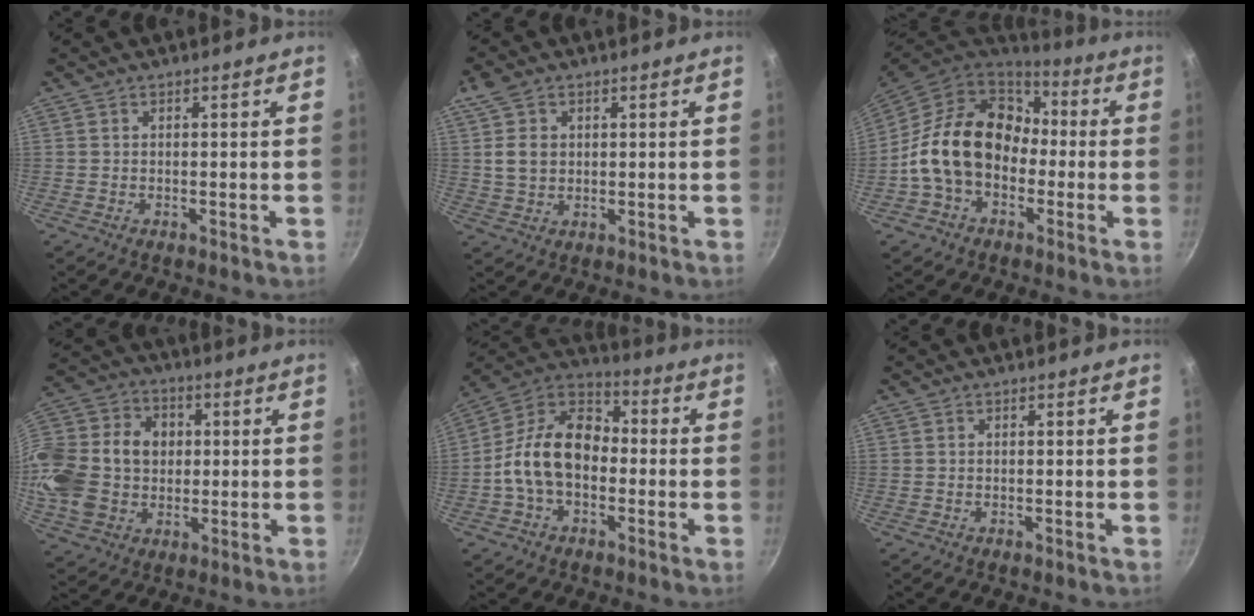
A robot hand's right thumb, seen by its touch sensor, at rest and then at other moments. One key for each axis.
{"total": 6.0, "fx": 1.6, "fy": 4.4, "fz": 3.8, "tx": -0.060, "ty": -0.003, "tz": 0.029}
{"total": 18.4, "fx": -1.3, "fy": 14.0, "fz": 11.9, "tx": -0.174, "ty": 0.052, "tz": -0.029}
{"total": 23.4, "fx": 0.6, "fy": 19.0, "fz": 13.7, "tx": -0.291, "ty": 0.038, "tz": 0.016}
{"total": 15.1, "fx": -2.0, "fy": 10.4, "fz": 10.8, "tx": -0.154, "ty": 0.046, "tz": -0.059}
{"total": 0.0}